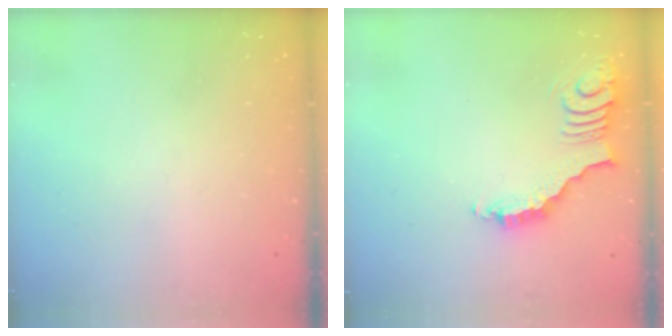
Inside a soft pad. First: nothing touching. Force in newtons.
{"total": 4.0, "press": 3.9, "slide": 0.7}